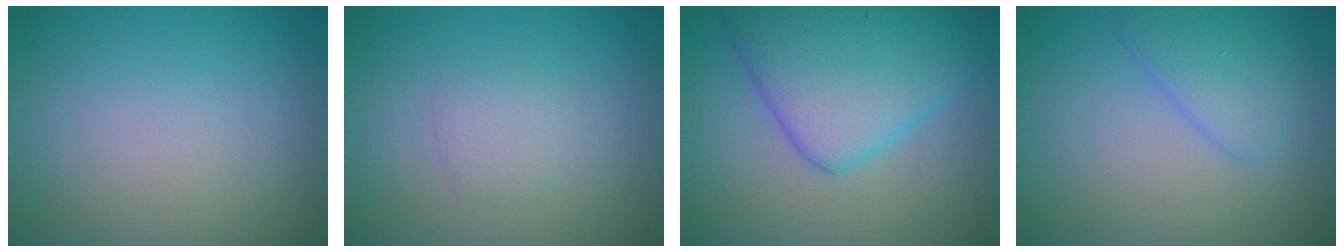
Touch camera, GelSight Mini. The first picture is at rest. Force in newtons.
{"total": 1.4, "press": 1.4, "slide": 0.1}
{"total": 7.2, "press": 7.2, "slide": 0.3}
{"total": 2.8, "press": 2.8, "slide": 0.1}